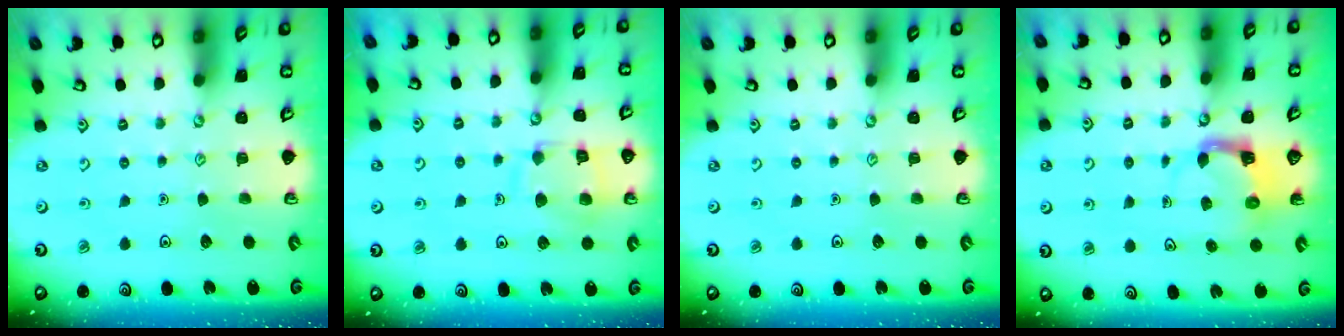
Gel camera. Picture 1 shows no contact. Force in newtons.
{"total": 11.0, "press": 11.0, "slide": 0.9}
{"total": 0.0}
{"total": 3.9, "press": 3.8, "slide": 0.7}